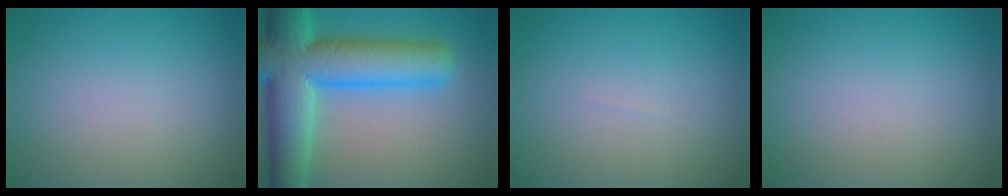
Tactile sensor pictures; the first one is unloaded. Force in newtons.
{"total": 12.8, "press": 12.8, "slide": 0.4}
{"total": 0.0}
{"total": 0.0}